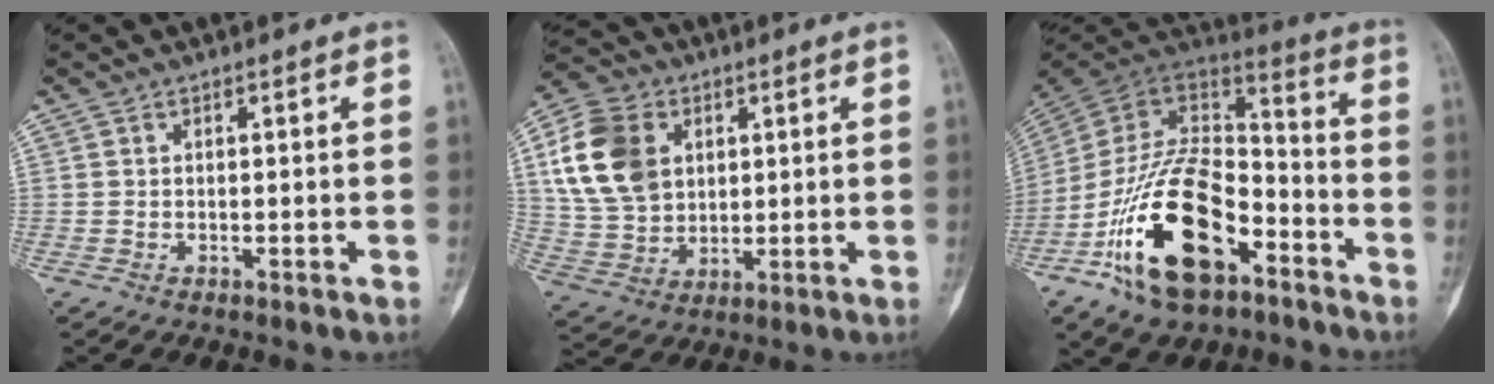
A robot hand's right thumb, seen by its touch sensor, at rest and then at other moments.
{"total": 15.1, "force": [4.2, 11.4, 9.0], "torque": [-0.152, -0.002, 0.080]}
{"total": 24.1, "force": [-11.0, 12.9, 17.1], "torque": [-0.321, 0.070, -0.192]}